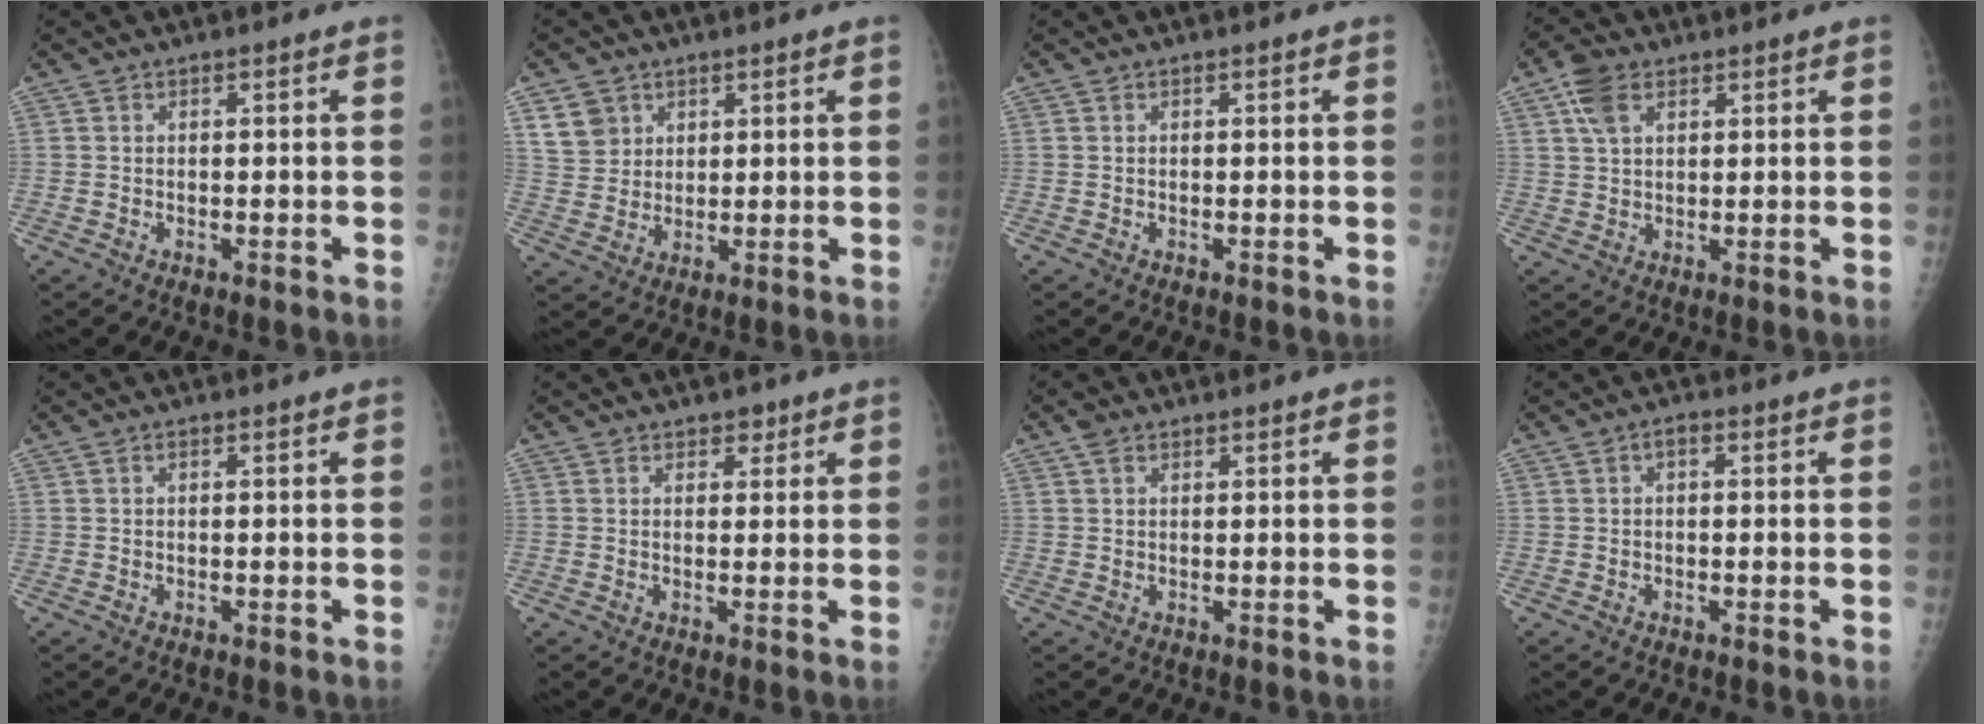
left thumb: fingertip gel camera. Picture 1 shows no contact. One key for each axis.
{"total": 5.6, "fx": 2.8, "fy": 4.6, "fz": 1.4, "tx": -0.004, "ty": -0.016, "tz": 0.058}
{"total": 0.0}
{"total": 5.5, "fx": 2.7, "fy": 3.3, "fz": 3.5, "tx": -0.062, "ty": 0.004, "tz": 0.052}
{"total": 0.0}
{"total": 2.0, "fx": 1.3, "fy": 1.4, "fz": 0.7, "tx": 0.010, "ty": -0.005, "tz": 0.014}
{"total": 1.9, "fx": 1.1, "fy": 1.2, "fz": 0.9, "tx": -0.013, "ty": 0.003, "tz": 0.020}
{"total": 1.3, "fx": 0.1, "fy": 0.7, "fz": 1.1, "tx": -0.012, "ty": 0.004, "tz": -0.005}